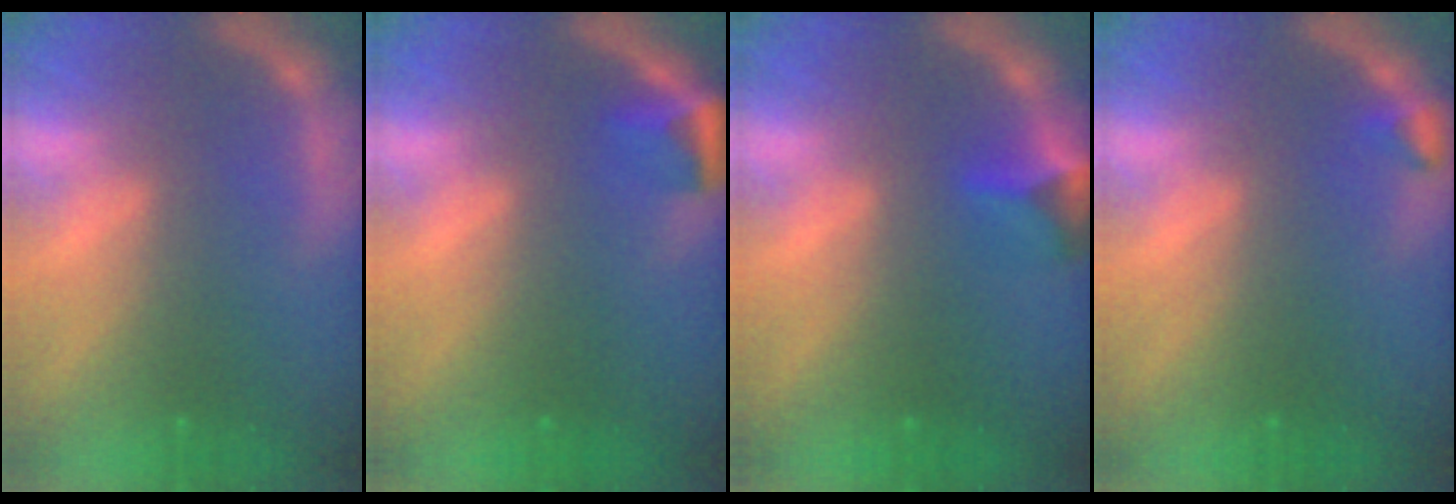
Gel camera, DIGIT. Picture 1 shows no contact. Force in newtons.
{"total": 2.4}
{"total": 2.9}
{"total": 0.9}